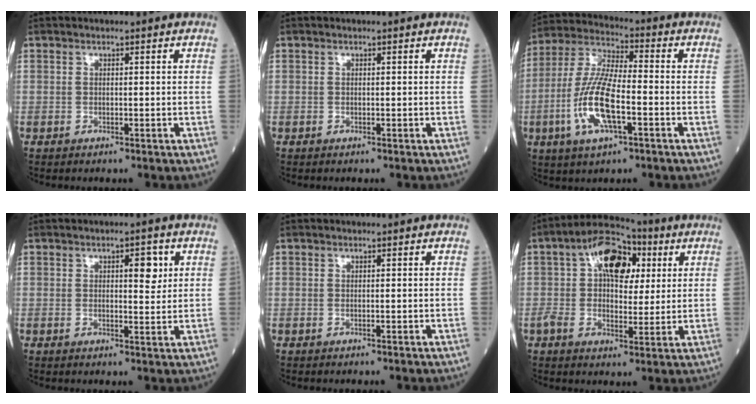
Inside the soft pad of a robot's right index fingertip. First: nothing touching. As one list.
[{"total": 0.0}, {"total": 12.6, "force": [-3.6, 3.2, 11.7], "torque": [-0.251, -0.002, -0.069]}, {"total": 3.8, "force": [1.4, 1.3, 3.3], "torque": [-0.044, 0.001, 0.018]}, {"total": 0.0}, {"total": 11.2, "force": [3.5, 5.8, 8.9], "torque": [-0.163, 0.042, 0.051]}]